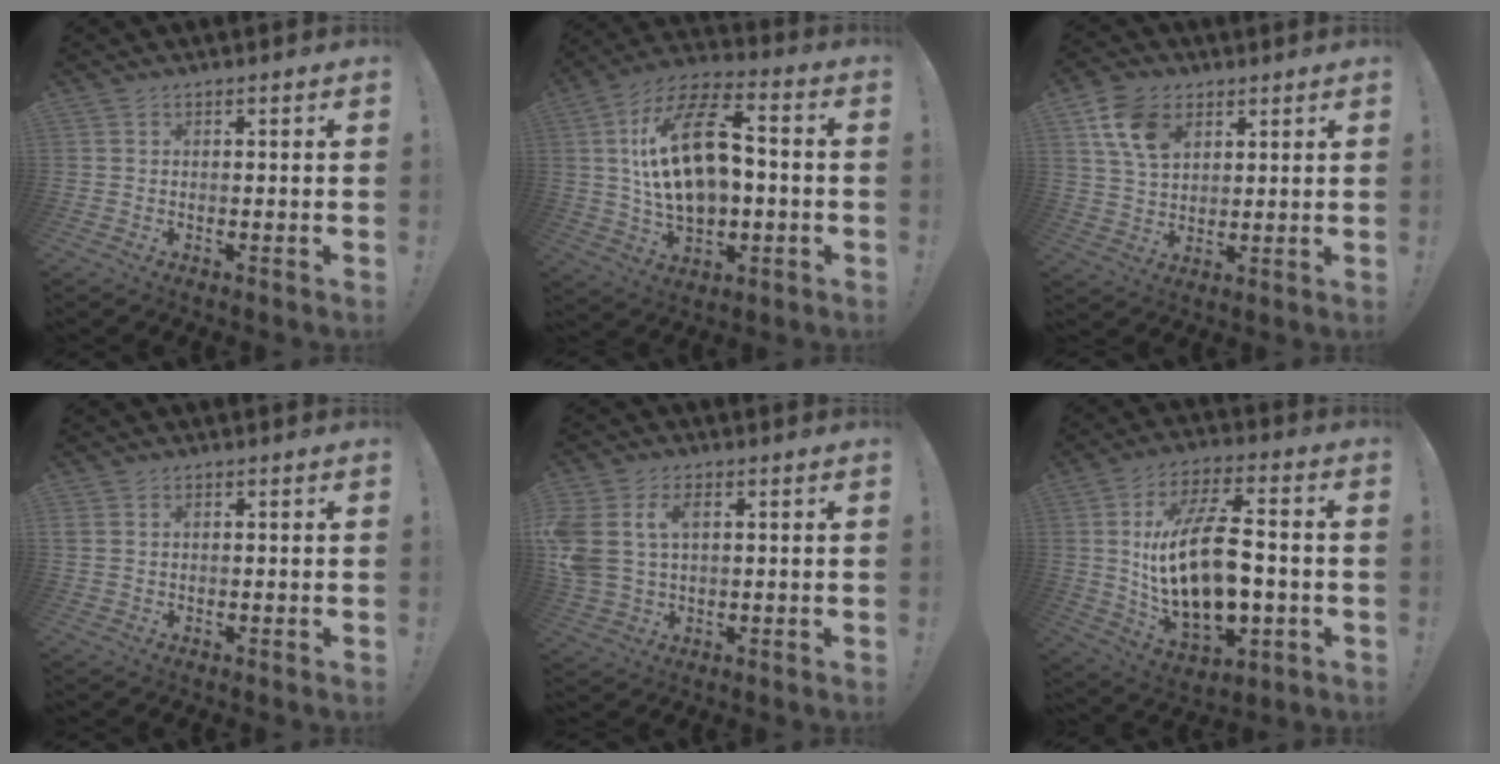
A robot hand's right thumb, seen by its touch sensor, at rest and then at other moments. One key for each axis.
{"total": 21.2, "fx": 2.1, "fy": 12.2, "fz": 17.2, "tx": -0.288, "ty": 0.002, "tz": 0.037}
{"total": 11.4, "fx": 5.5, "fy": 7.6, "fz": 6.4, "tx": -0.113, "ty": -0.013, "tz": 0.105}
{"total": 1.3, "fx": 0.5, "fy": 1.0, "fz": 0.7, "tx": -0.018, "ty": 0.005, "tz": 0.011}
{"total": 9.3, "fx": 2.8, "fy": 6.6, "fz": 5.9, "tx": -0.142, "ty": 0.003, "tz": 0.052}
{"total": 21.4, "fx": 0.5, "fy": 10.7, "fz": 18.5, "tx": -0.339, "ty": -0.012, "tz": 0.006}